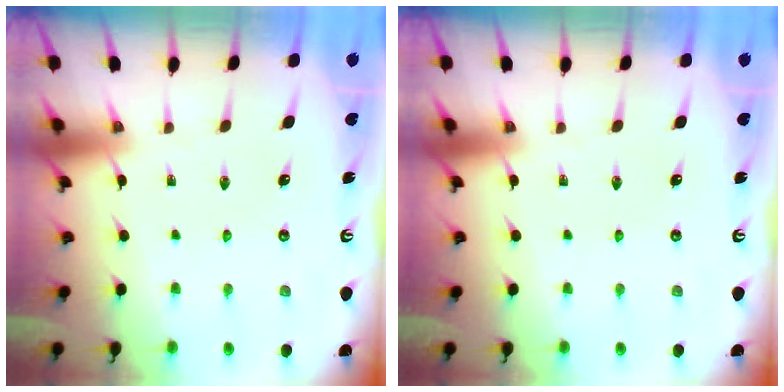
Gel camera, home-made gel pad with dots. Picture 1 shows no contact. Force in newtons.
{"total": 0.0}